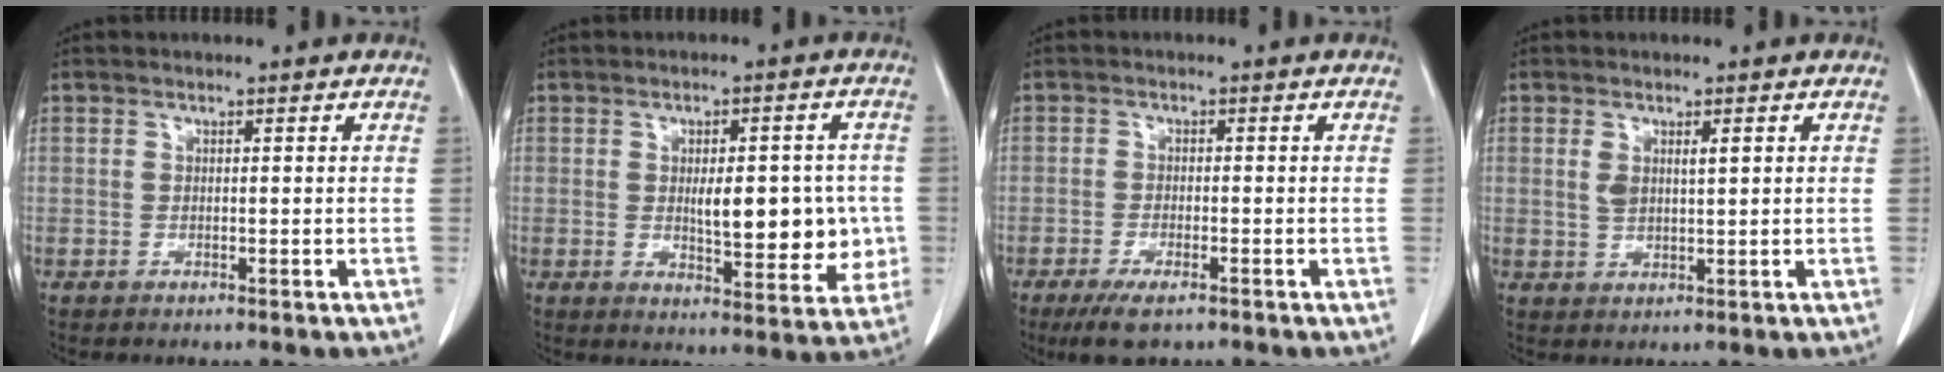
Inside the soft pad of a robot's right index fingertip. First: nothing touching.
{"total": 10.8, "force": [-0.3, 4.2, 10.0], "torque": [-0.126, 0.003, 0.007]}
{"total": 5.0, "force": [-3.3, 1.3, 3.4], "torque": [-0.065, -0.010, -0.053]}
{"total": 3.1, "force": [1.0, 1.1, 2.7], "torque": [-0.056, 0.006, 0.024]}